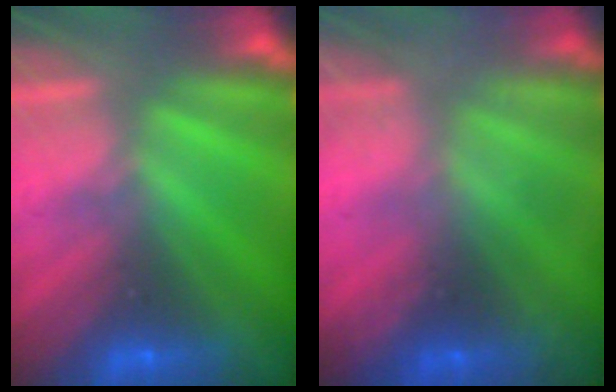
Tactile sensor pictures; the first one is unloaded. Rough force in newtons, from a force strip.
{"total": 1.5}